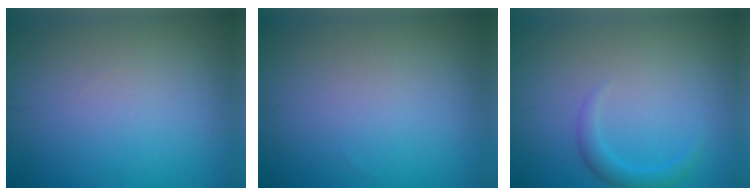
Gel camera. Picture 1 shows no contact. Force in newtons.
{"total": 0.0}
{"total": 1.6, "press": 1.6, "slide": 0.1}